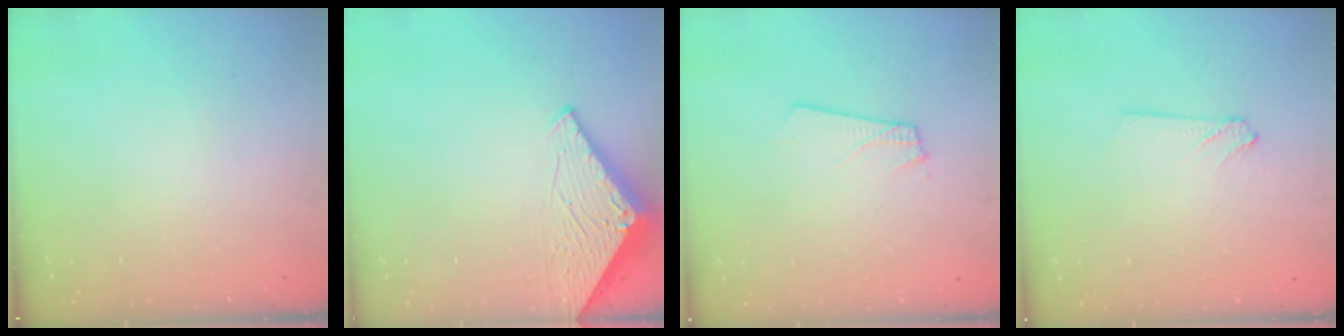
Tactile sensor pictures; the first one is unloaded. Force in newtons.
{"total": 2.8, "press": 2.8, "slide": 0.2}
{"total": 1.8, "press": 1.8, "slide": 0.1}
{"total": 3.1, "press": 3.1, "slide": 0.4}